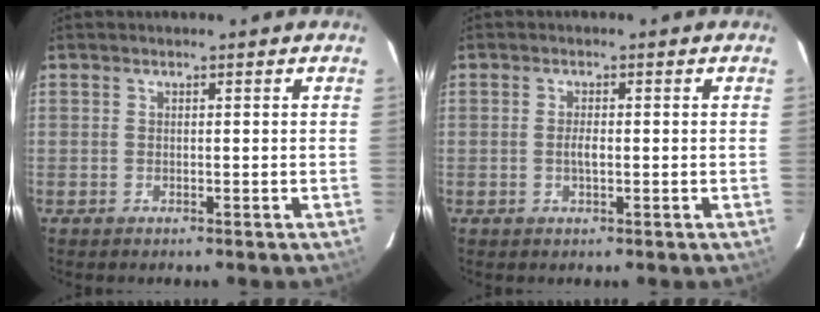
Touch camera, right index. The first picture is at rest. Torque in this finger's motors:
{"motor_torque": [0.52, 0.20, 0.24, 0.06]}